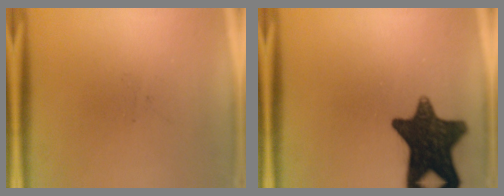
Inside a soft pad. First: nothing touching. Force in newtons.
{"total": 14.4}